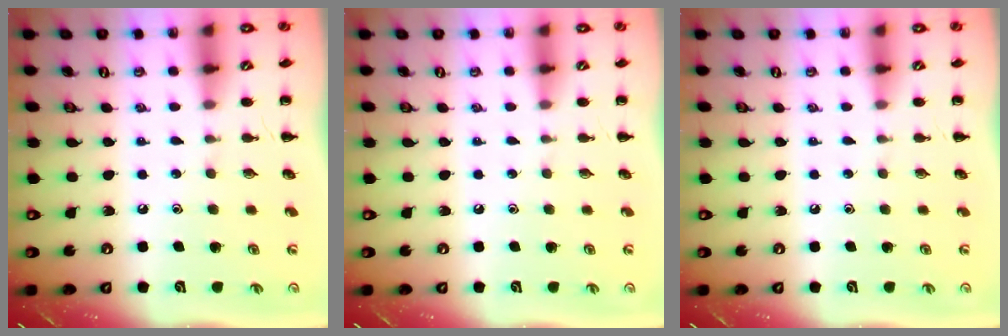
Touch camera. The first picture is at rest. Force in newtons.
{"total": 0.0}
{"total": 0.0}